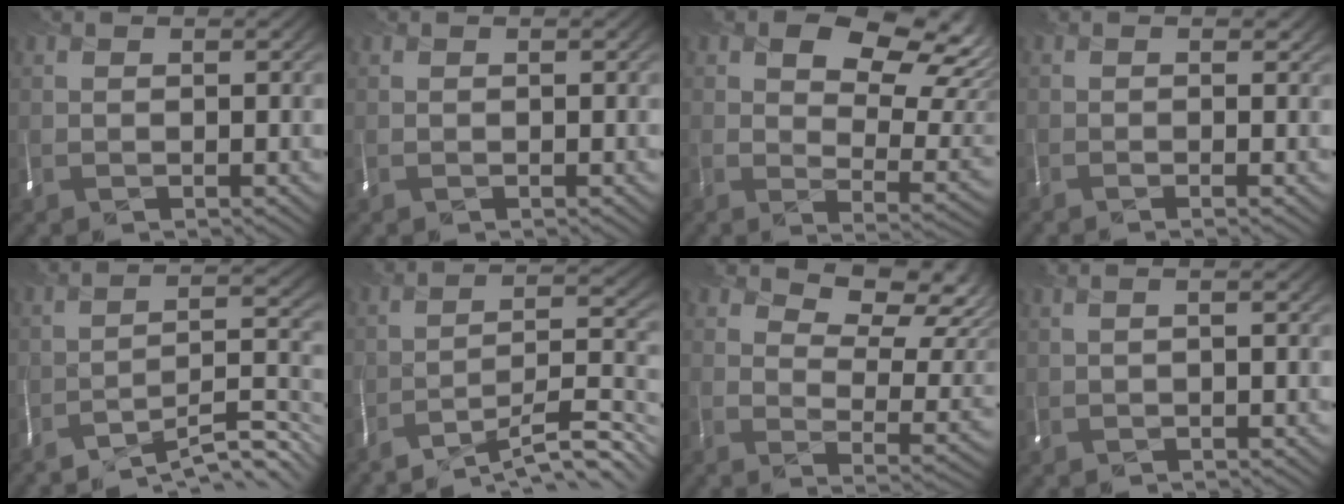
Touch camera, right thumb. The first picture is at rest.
{"total": 0.0}
{"total": 12.1, "force": [5.8, 6.1, 8.7], "torque": [-0.118, -0.005, 0.089]}
{"total": 0.9, "force": [-0.6, -0.6, 0.3], "torque": [0.005, -0.001, -0.018]}
{"total": 8.2, "force": [-7.1, 0.3, 4.2], "torque": [-0.050, 0.006, -0.123]}
{"total": 10.6, "force": [-8.9, 0.5, 5.7], "torque": [-0.079, 0.010, -0.149]}
{"total": 8.8, "force": [6.1, 3.6, 5.3], "torque": [-0.078, -0.008, 0.085]}
{"total": 0.7, "force": [-0.3, -0.6, 0.1], "torque": [0.011, 0.001, -0.014]}